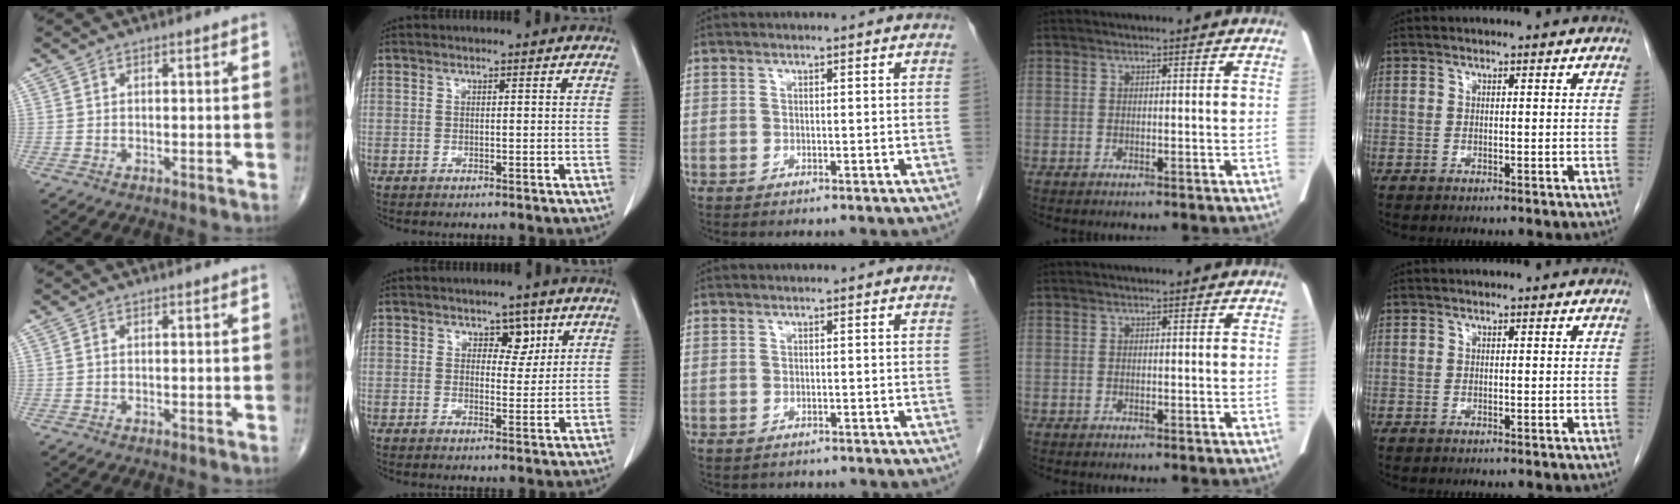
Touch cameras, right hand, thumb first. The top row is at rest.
{"index": {"total": 3.5, "force": [1.9, 2.2, 2.0], "torque": [-0.018, 0.001, 0.028]}, "middle": {"total": 1.0, "force": [-0.8, 0.5, 0.0], "torque": [-0.012, -0.002, -0.011]}}